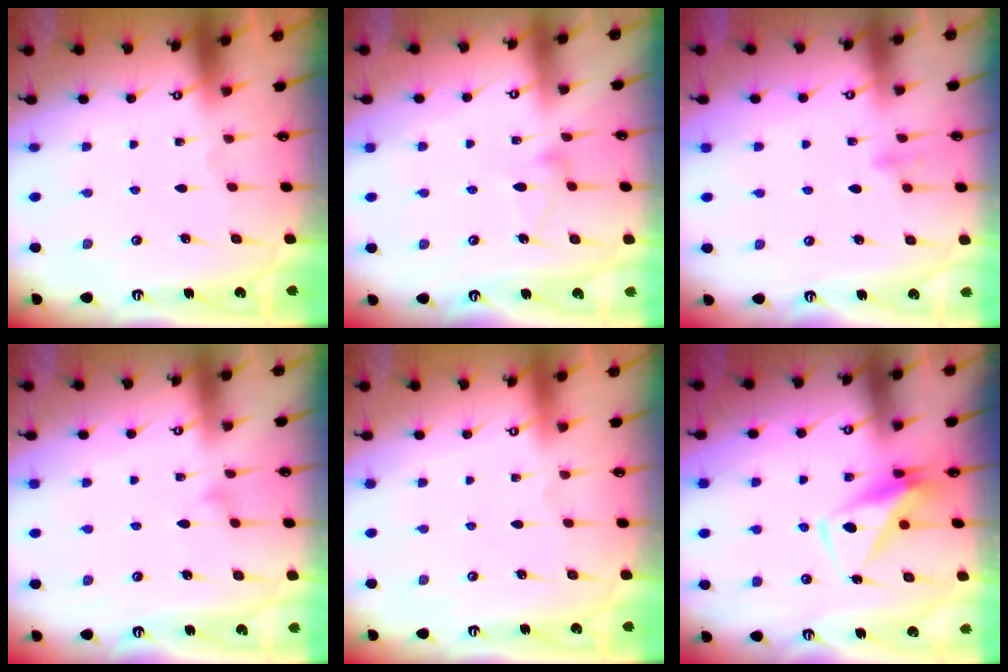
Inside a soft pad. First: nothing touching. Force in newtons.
{"total": 7.4, "press": 7.4, "slide": 0.5}
{"total": 8.5, "press": 8.5, "slide": 0.8}
{"total": 6.5, "press": 6.5, "slide": 0.4}
{"total": 4.0, "press": 4.0, "slide": 0.1}
{"total": 7.4, "press": 7.2, "slide": 1.5}